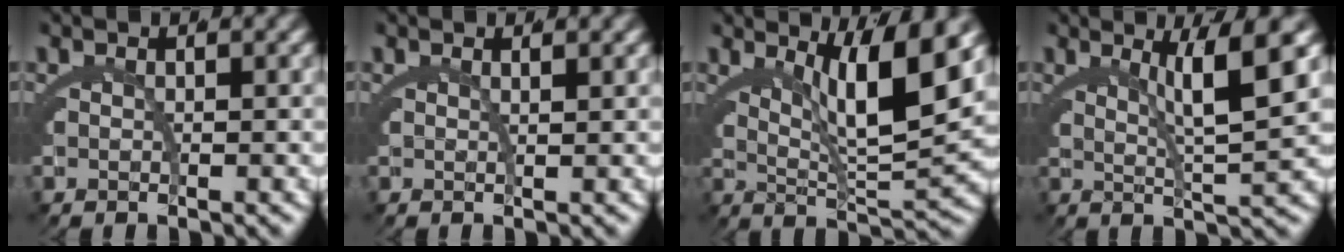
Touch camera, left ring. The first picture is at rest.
{"total": 0.8, "force": [0.6, 0.2, 0.4], "torque": [-0.012, -0.004, 0.015]}
{"total": 7.5, "force": [2.9, 1.4, 6.8], "torque": [-0.100, -0.001, 0.050]}
{"total": 5.0, "force": [2.0, 0.2, 4.6], "torque": [-0.067, -0.001, 0.039]}